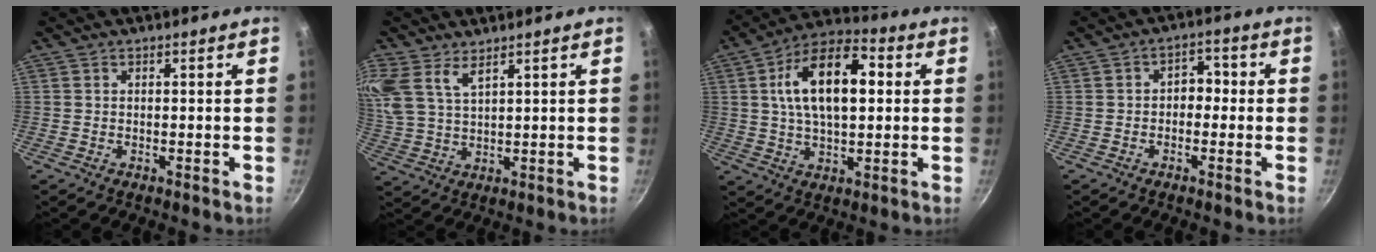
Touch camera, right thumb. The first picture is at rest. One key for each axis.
{"total": 10.4, "fx": 5.6, "fy": 5.1, "fz": 7.1, "tx": -0.170, "ty": -0.006, "tz": 0.123}
{"total": 16.5, "fx": 3.0, "fy": 8.5, "fz": 13.9, "tx": -0.225, "ty": 0.018, "tz": 0.045}
{"total": 4.1, "fx": -0.5, "fy": 2.9, "fz": 2.8, "tx": -0.015, "ty": 0.021, "tz": -0.018}